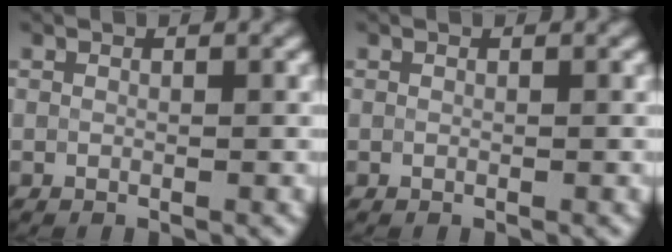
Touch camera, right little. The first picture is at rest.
{"total": 0.0}